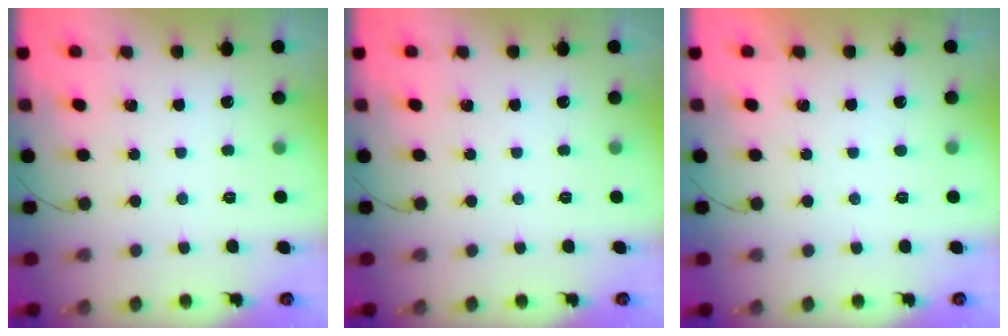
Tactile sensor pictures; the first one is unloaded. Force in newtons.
{"total": 0.0}
{"total": 0.9, "press": 0.9, "slide": 0.1}